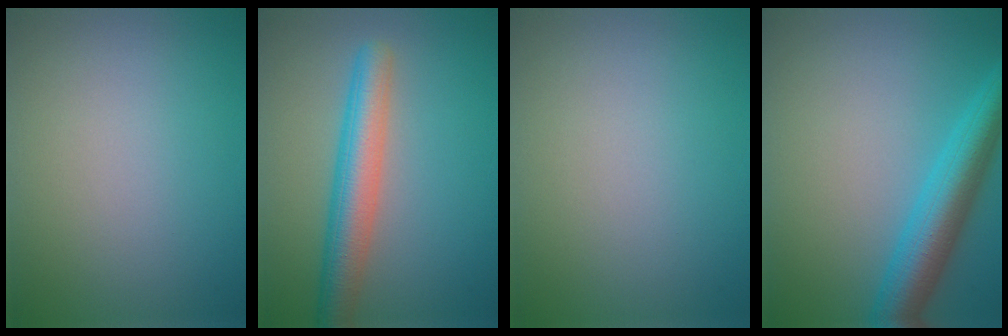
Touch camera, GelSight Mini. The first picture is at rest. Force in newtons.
{"total": 5.1, "press": 5.1, "slide": 0.1}
{"total": 0.0}
{"total": 5.4, "press": 5.4, "slide": 0.2}